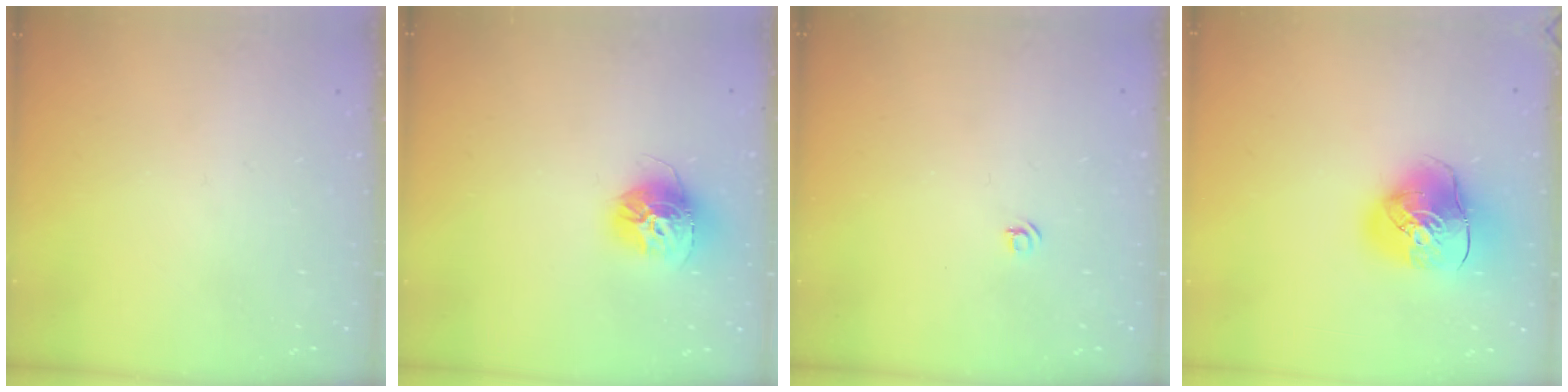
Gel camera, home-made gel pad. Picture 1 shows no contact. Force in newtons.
{"total": 13.8, "press": 13.8, "slide": 1.0}
{"total": 3.5, "press": 3.4, "slide": 0.5}
{"total": 12.1, "press": 11.9, "slide": 1.9}